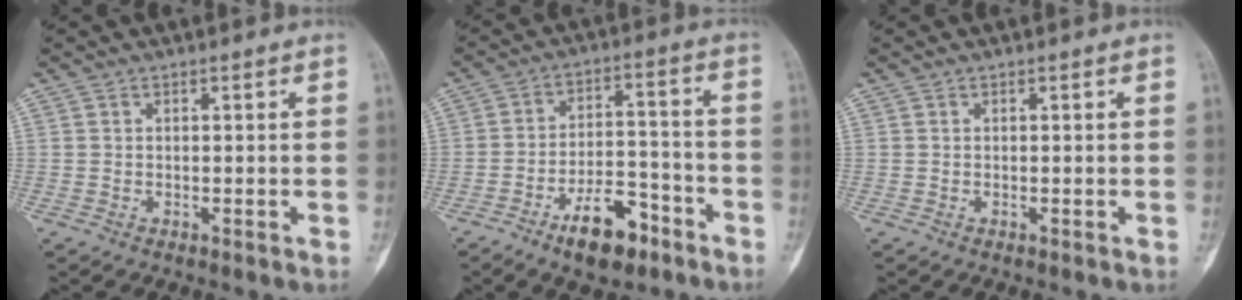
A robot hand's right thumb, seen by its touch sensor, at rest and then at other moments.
{"total": 11.0, "force": [-6.7, 5.1, 7.1], "torque": [-0.101, 0.052, -0.108]}
{"total": 0.0}